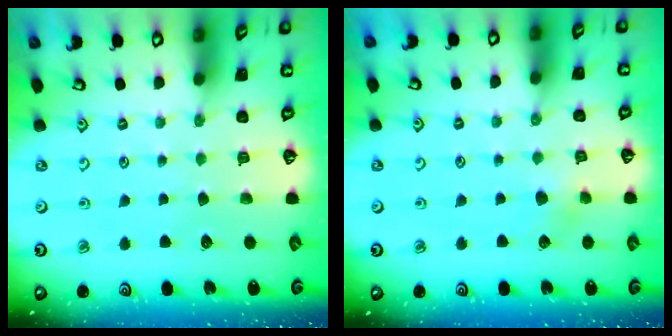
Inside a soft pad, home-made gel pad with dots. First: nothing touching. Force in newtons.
{"total": 5.3, "press": 5.3, "slide": 0.8}